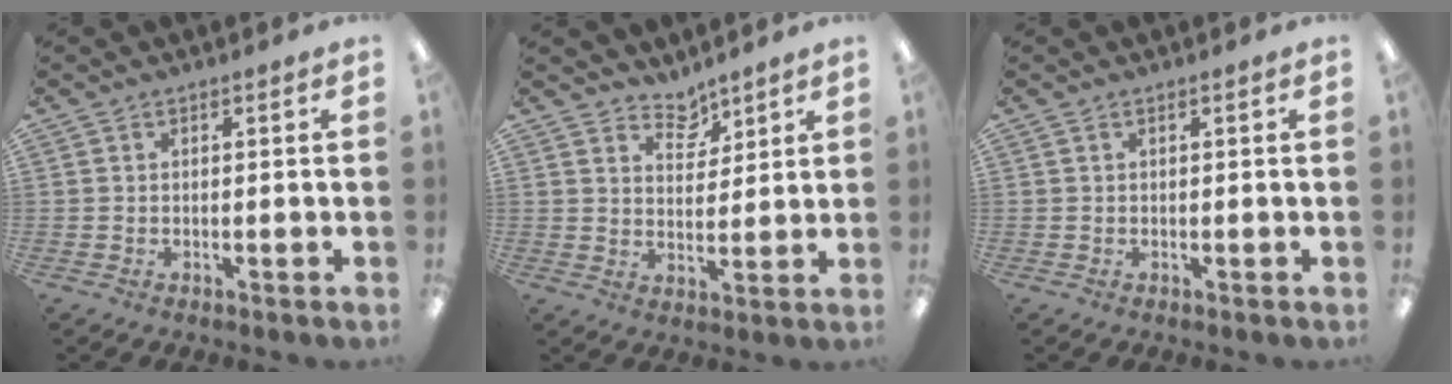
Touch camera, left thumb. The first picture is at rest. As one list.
[{"total": 5.6, "force": [4.9, 2.5, 0.7], "torque": [-0.007, -0.034, 0.089]}, {"total": 0.0}]